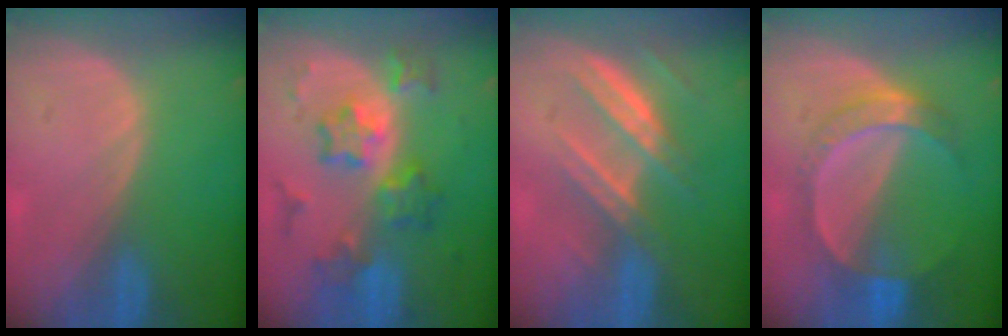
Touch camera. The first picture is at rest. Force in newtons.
{"total": 8.3, "press": 8.3, "slide": 0.6}
{"total": 7.7, "press": 6.9, "slide": 3.5}
{"total": 7.2, "press": 6.4, "slide": 3.3}